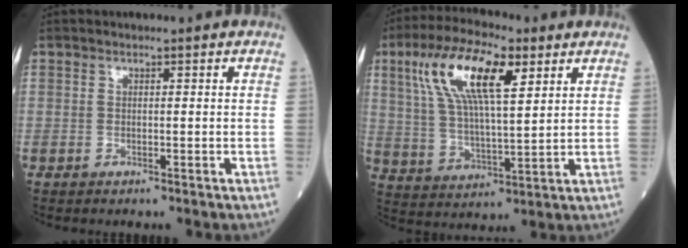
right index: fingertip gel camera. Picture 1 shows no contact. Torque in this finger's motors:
{"motor_torque": [1.53, 0.61, 0.80, 0.21]}